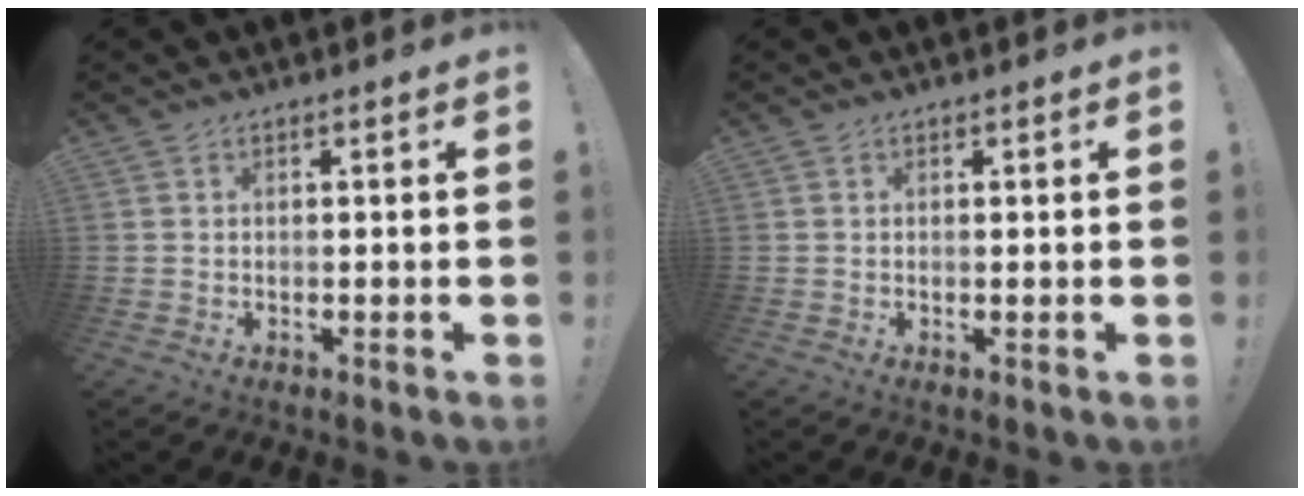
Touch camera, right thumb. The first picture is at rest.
{"total": 0.0}